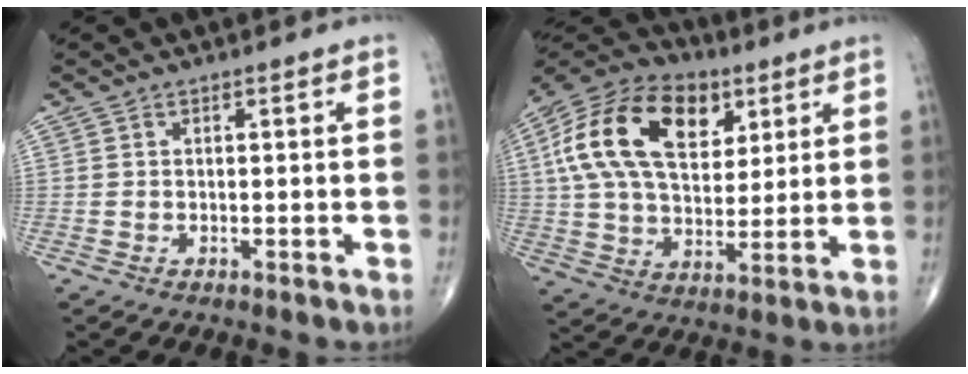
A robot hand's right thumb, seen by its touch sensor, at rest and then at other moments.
{"total": 22.6, "force": [7.6, 13.7, 16.3], "torque": [-0.287, 0.003, 0.127]}